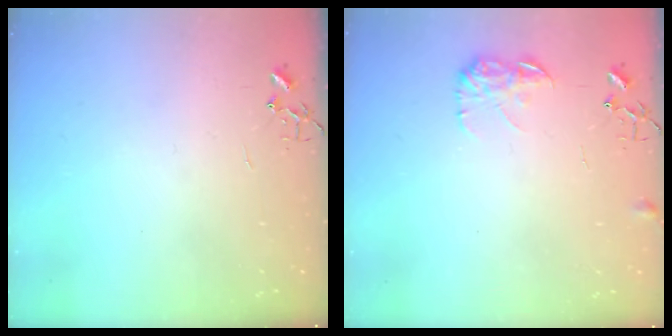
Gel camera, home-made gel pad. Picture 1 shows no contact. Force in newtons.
{"total": 8.4, "press": 8.4, "slide": 0.4}